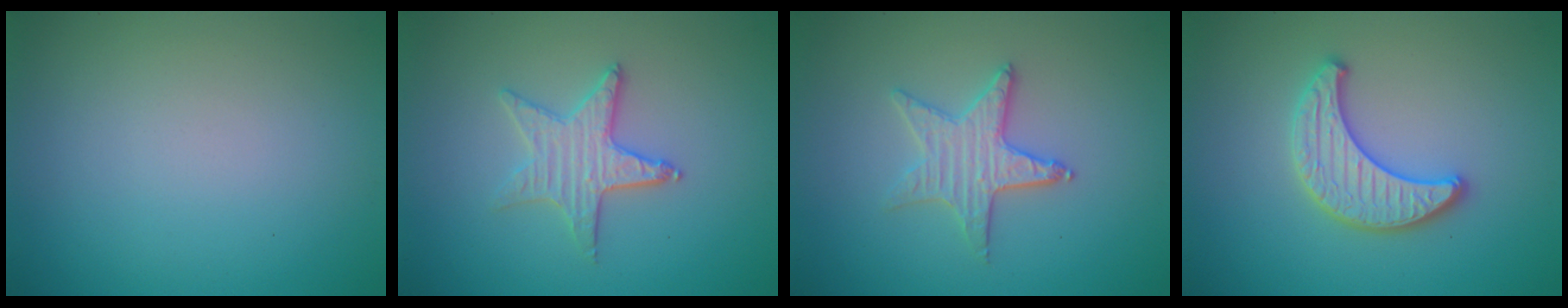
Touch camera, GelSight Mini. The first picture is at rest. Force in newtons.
{"total": 2.9, "press": 2.8, "slide": 0.8}
{"total": 2.9, "press": 2.8, "slide": 0.8}
{"total": 3.3, "press": 3.3, "slide": 0.3}